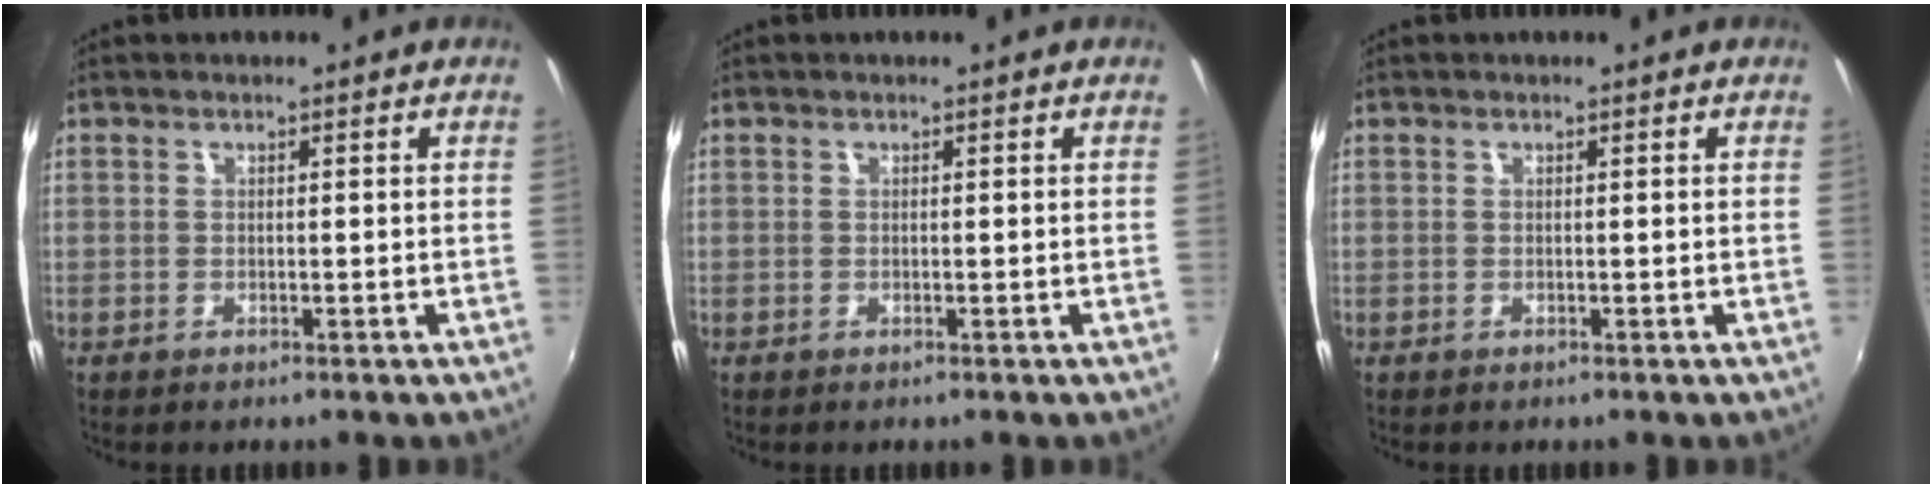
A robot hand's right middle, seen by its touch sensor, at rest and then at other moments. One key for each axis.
{"total": 0.0}
{"total": 0.0}